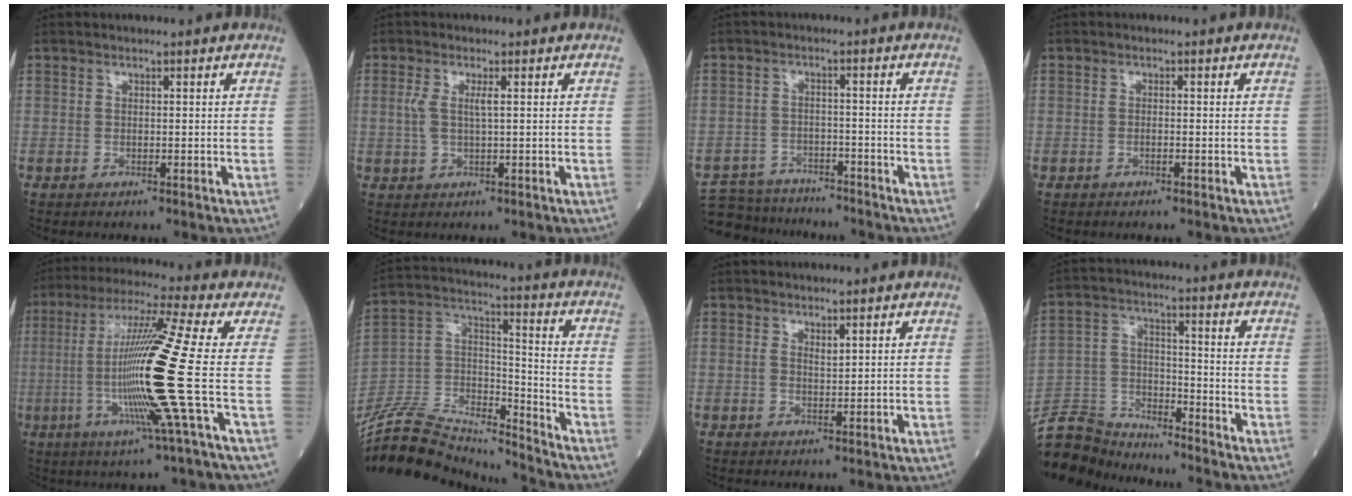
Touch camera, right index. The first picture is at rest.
{"total": 2.9, "force": [0.6, 0.5, 2.8], "torque": [-0.067, 0.004, 0.013]}
{"total": 9.2, "force": [-8.7, 2.9, 1.0], "torque": [-0.019, 0.009, -0.135]}
{"total": 0.7, "force": [-0.2, 0.1, 0.7], "torque": [-0.014, 0.001, -0.004]}
{"total": 16.1, "force": [-2.5, -2.5, 15.8], "torque": [-0.308, -0.015, -0.060]}
{"total": 22.5, "force": [-21.5, 3.3, 6.0], "torque": [-0.140, 0.016, -0.368]}
{"total": 1.3, "force": [0.7, 0.3, 1.0], "torque": [-0.020, -0.003, 0.013]}
{"total": 9.9, "force": [-9.8, 1.3, 0.1], "torque": [-0.007, 0.011, -0.190]}